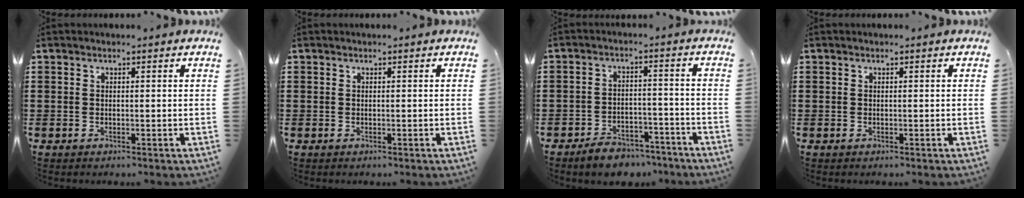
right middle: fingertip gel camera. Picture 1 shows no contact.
{"total": 0.0}
{"total": 4.9, "force": [-4.7, 1.2, 0.9], "torque": [-0.015, 0.014, -0.095]}
{"total": 0.0}